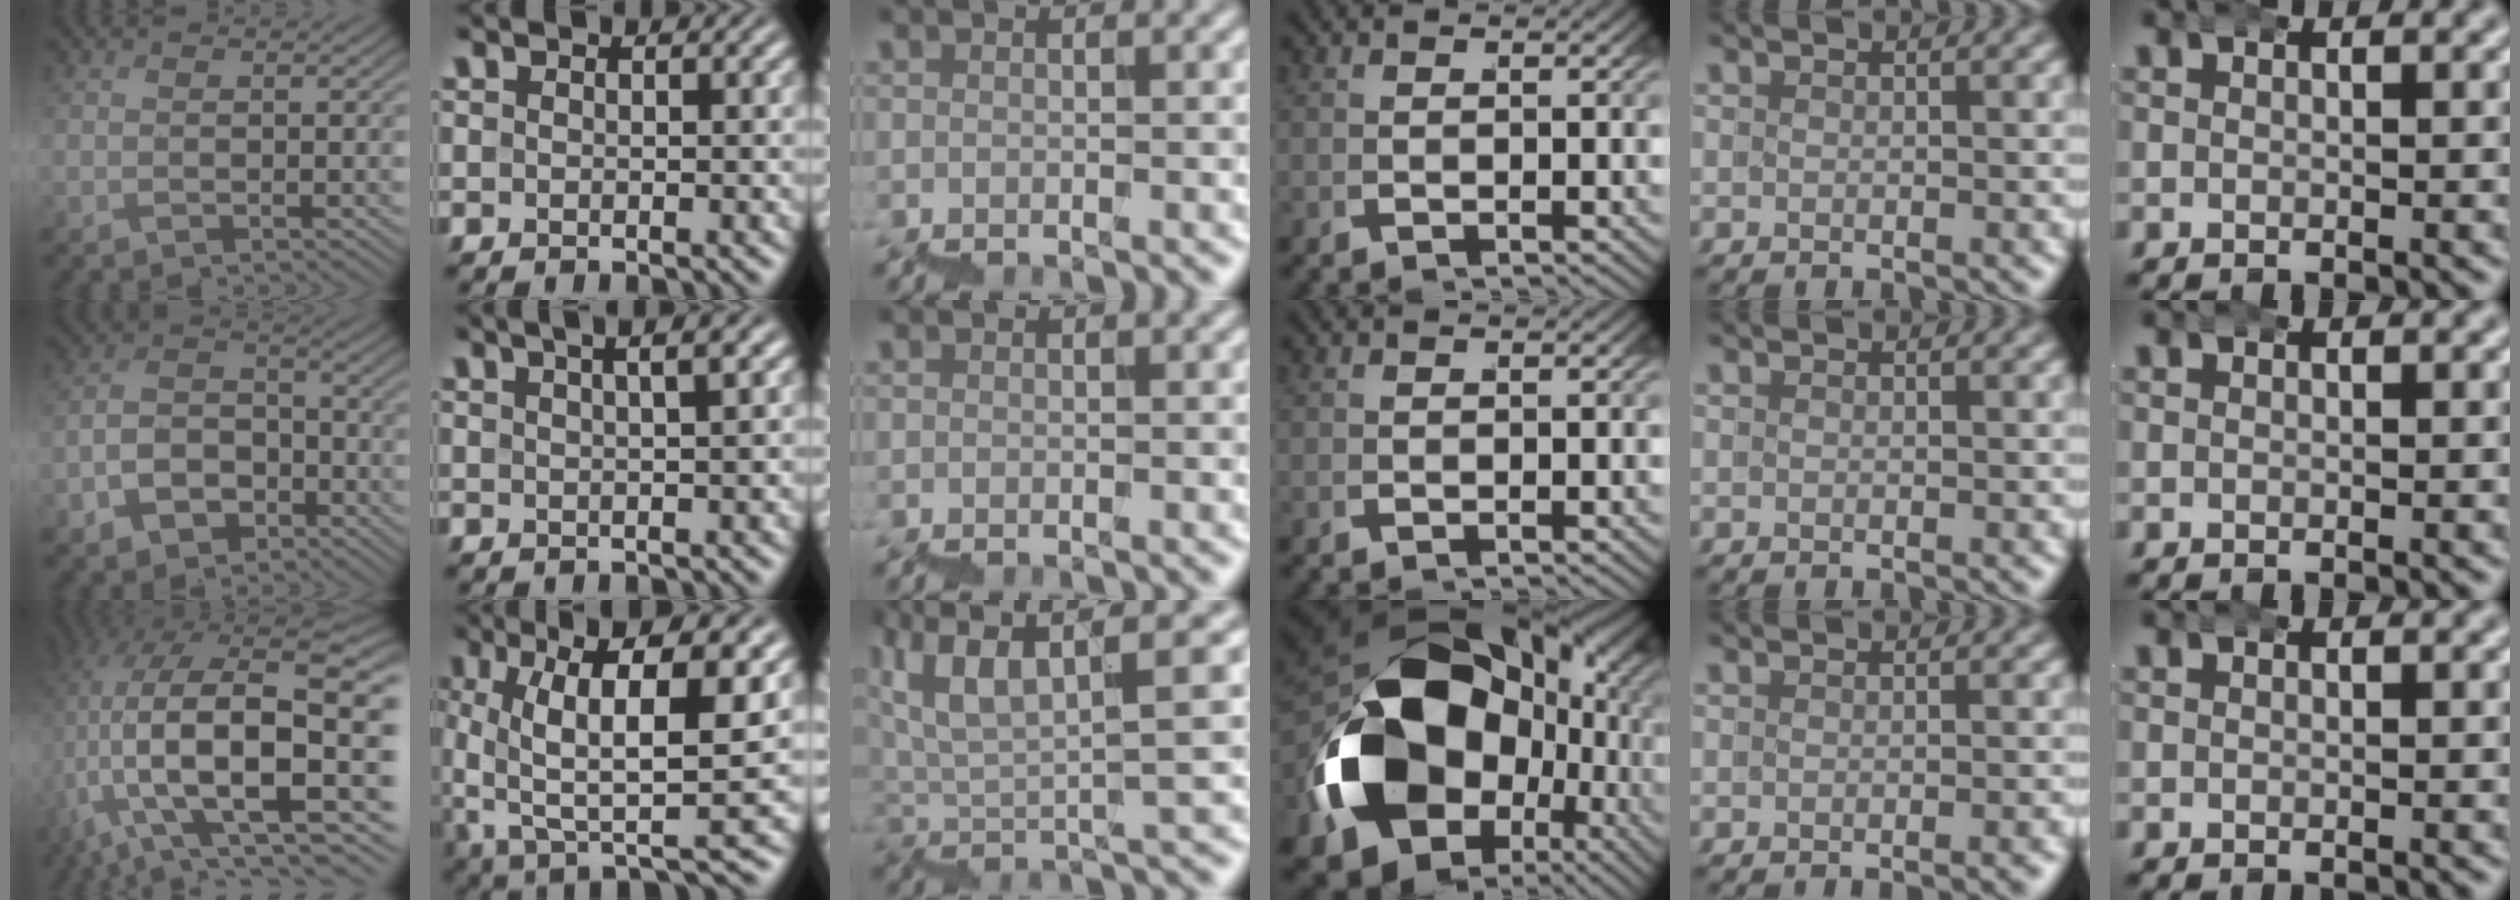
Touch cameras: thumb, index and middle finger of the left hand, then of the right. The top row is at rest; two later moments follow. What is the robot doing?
{"motion": "wrap", "object": "bubble wrap"}